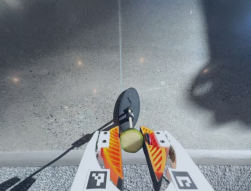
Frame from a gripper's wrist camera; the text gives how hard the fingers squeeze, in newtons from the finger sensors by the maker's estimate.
{"total": 8.2, "left": 7.9, "right": 8.6}